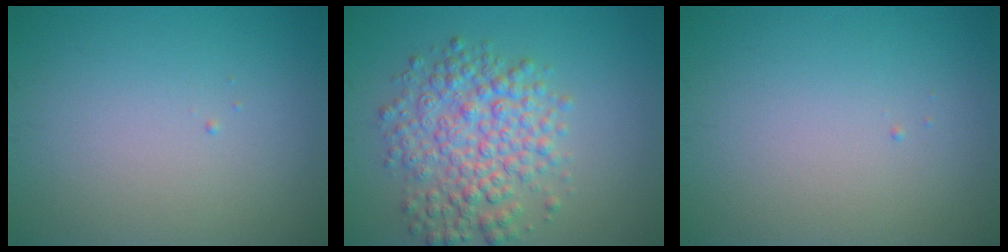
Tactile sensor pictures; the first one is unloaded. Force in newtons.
{"total": 5.9, "press": 5.9, "slide": 0.1}
{"total": 0.0}